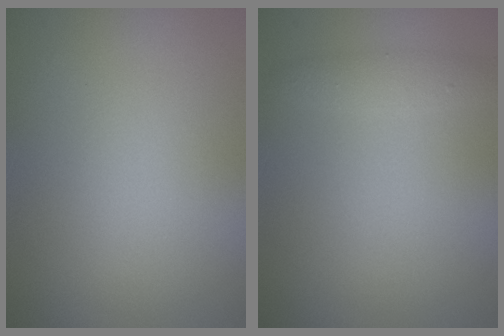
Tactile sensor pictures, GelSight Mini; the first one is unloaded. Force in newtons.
{"total": 1.4, "press": 1.4, "slide": 0.1}